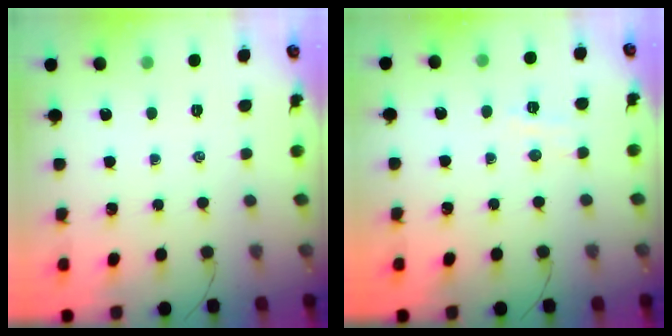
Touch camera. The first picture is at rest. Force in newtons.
{"total": 3.5, "press": 3.4, "slide": 0.9}